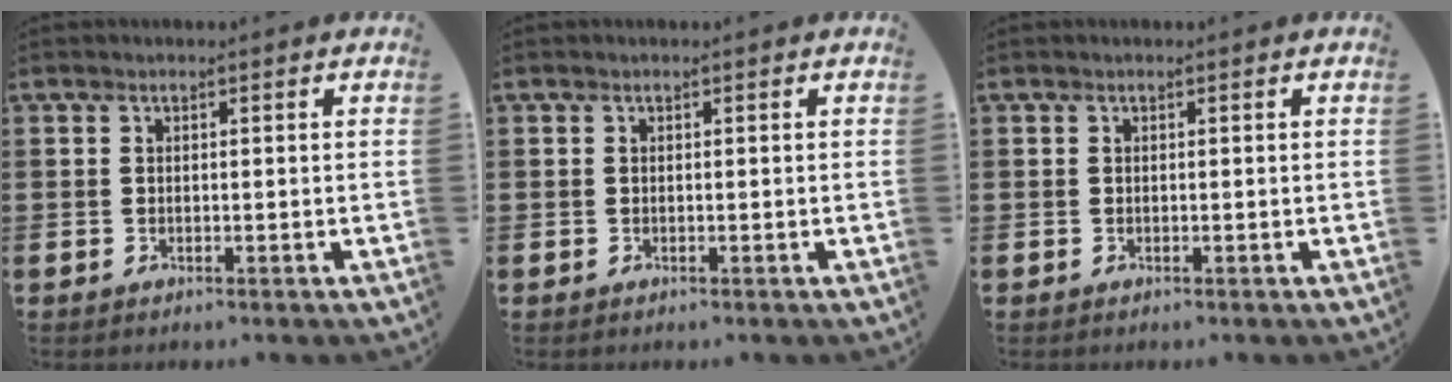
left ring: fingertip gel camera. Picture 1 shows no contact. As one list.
[{"total": 0.0}, {"total": 0.0}]